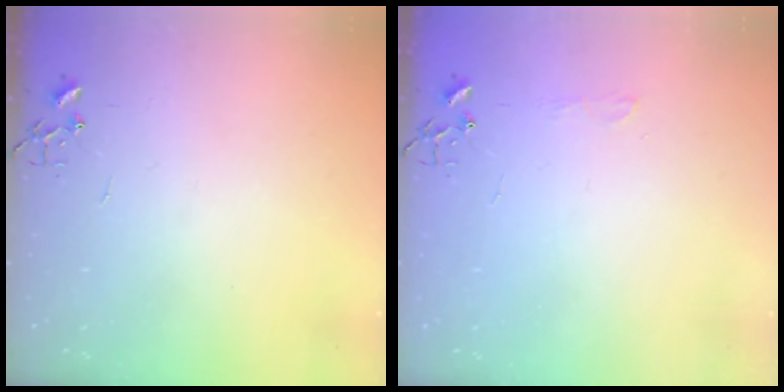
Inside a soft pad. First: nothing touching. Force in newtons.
{"total": 4.7, "press": 4.6, "slide": 0.7}